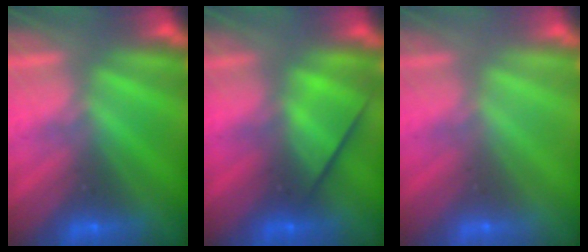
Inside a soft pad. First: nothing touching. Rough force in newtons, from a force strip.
{"total": 2.5}
{"total": 3.1}